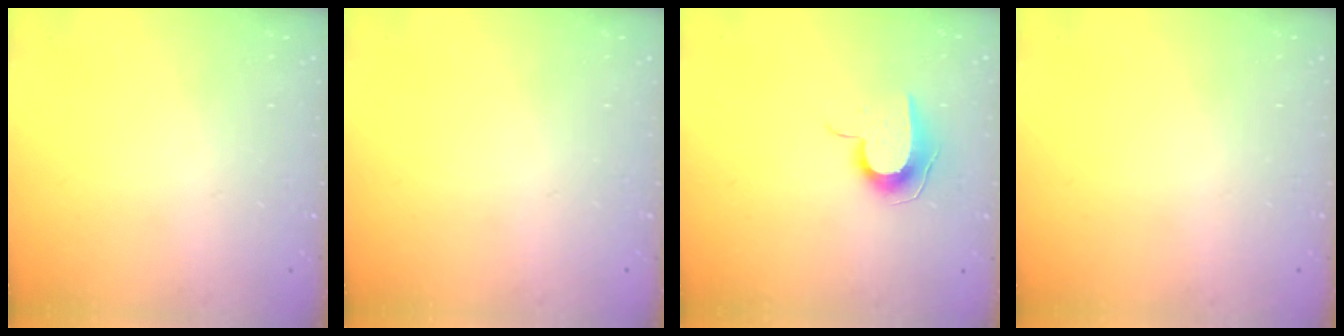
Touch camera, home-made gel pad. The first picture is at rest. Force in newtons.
{"total": 0.0}
{"total": 8.3, "press": 8.2, "slide": 0.8}
{"total": 0.0}